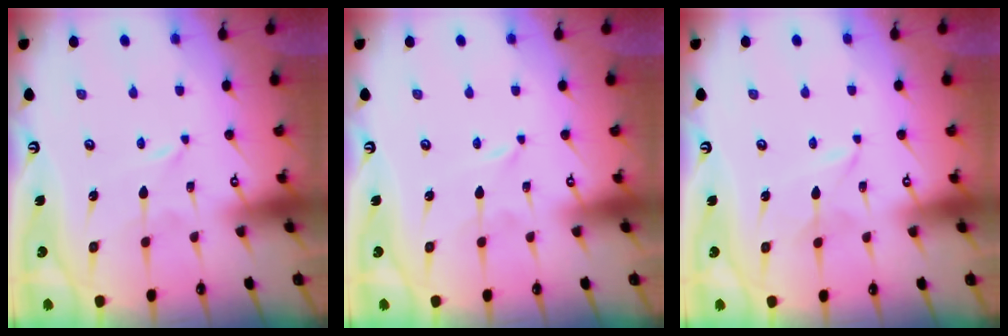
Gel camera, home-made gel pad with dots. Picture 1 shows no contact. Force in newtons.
{"total": 0.0}
{"total": 1.5, "press": 1.5, "slide": 0.3}